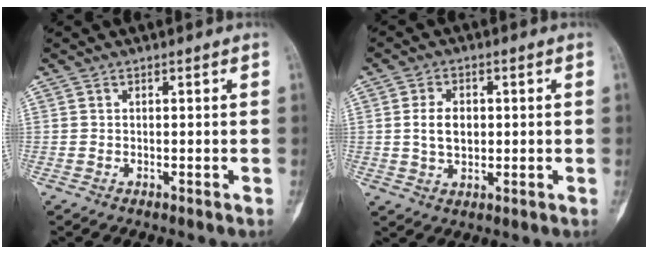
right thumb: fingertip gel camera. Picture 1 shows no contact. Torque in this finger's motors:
{"motor_torque": [0.93, 0.84, 0.30, -0.26, 0.34]}